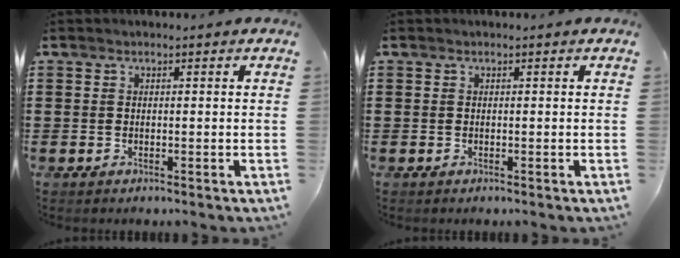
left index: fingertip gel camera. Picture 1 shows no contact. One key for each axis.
{"total": 0.0}